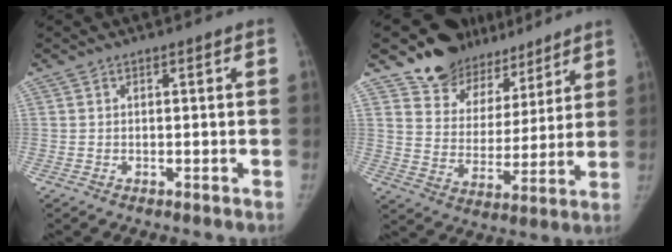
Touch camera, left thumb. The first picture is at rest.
{"total": 14.1, "force": [11.4, 8.2, 1.4], "torque": [0.027, -0.089, 0.179]}